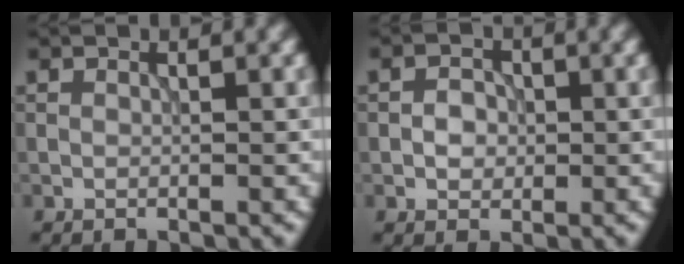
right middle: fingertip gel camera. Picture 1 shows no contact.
{"total": 1.8, "force": [-0.5, 1.4, 0.9], "torque": [-0.015, 0.001, -0.011]}